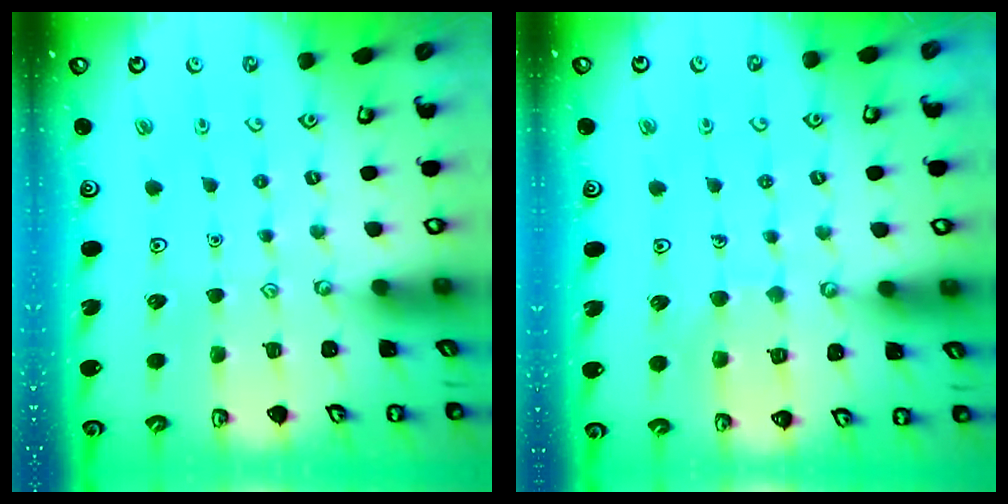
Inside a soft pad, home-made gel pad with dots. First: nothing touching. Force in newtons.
{"total": 6.2, "press": 6.2, "slide": 0.5}